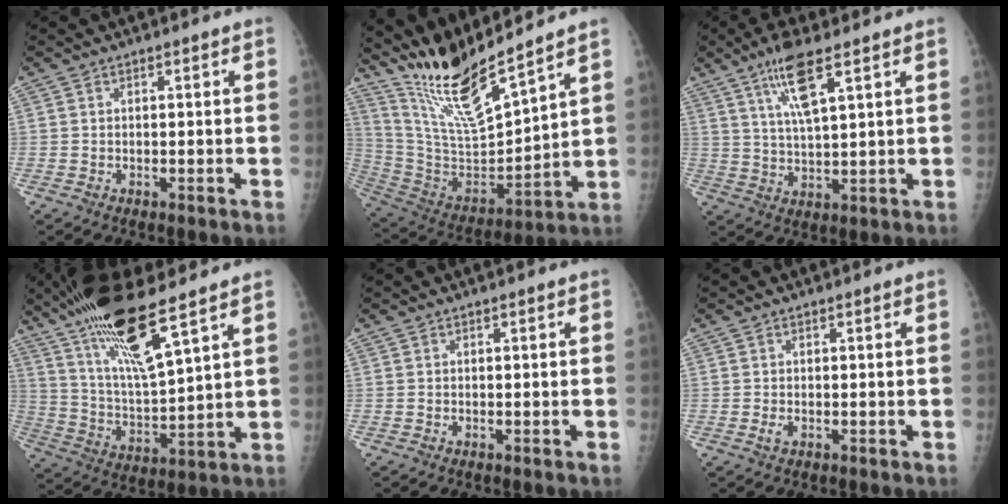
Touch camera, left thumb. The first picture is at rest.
{"total": 16.3, "force": [14.0, 0.7, 8.2], "torque": [-0.144, -0.081, 0.285]}
{"total": 8.5, "force": [4.8, 1.7, 6.8], "torque": [-0.134, -0.022, 0.096]}
{"total": 16.9, "force": [11.4, 2.6, 12.2], "torque": [-0.221, -0.054, 0.224]}
{"total": 0.0}
{"total": 1.1, "force": [-0.1, 0.7, 0.8], "torque": [-0.018, -0.003, -0.004]}